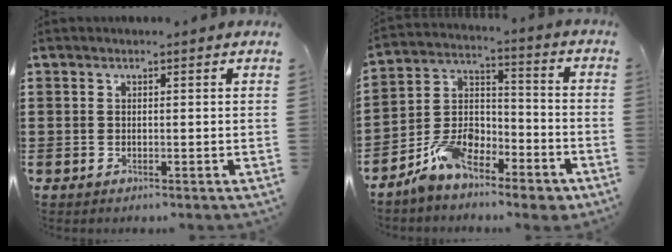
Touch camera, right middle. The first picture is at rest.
{"total": 9.3, "force": [-7.1, 4.4, 4.1], "torque": [-0.095, 0.022, -0.137]}